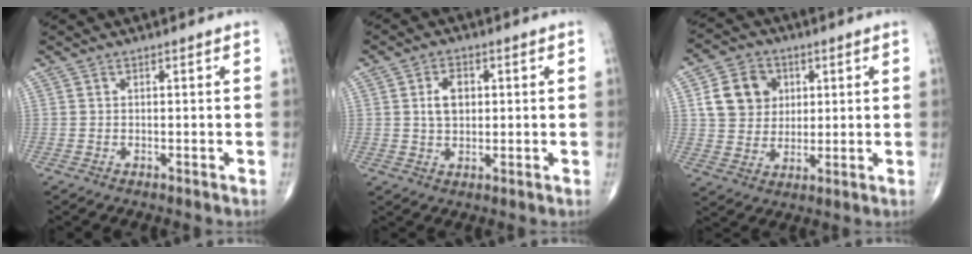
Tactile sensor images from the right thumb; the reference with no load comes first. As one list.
[{"total": 5.2, "force": [1.0, 3.5, 3.7], "torque": [-0.053, 0.001, 0.017]}, {"total": 10.5, "force": [2.9, 8.9, 4.9], "torque": [-0.057, -0.005, 0.052]}]